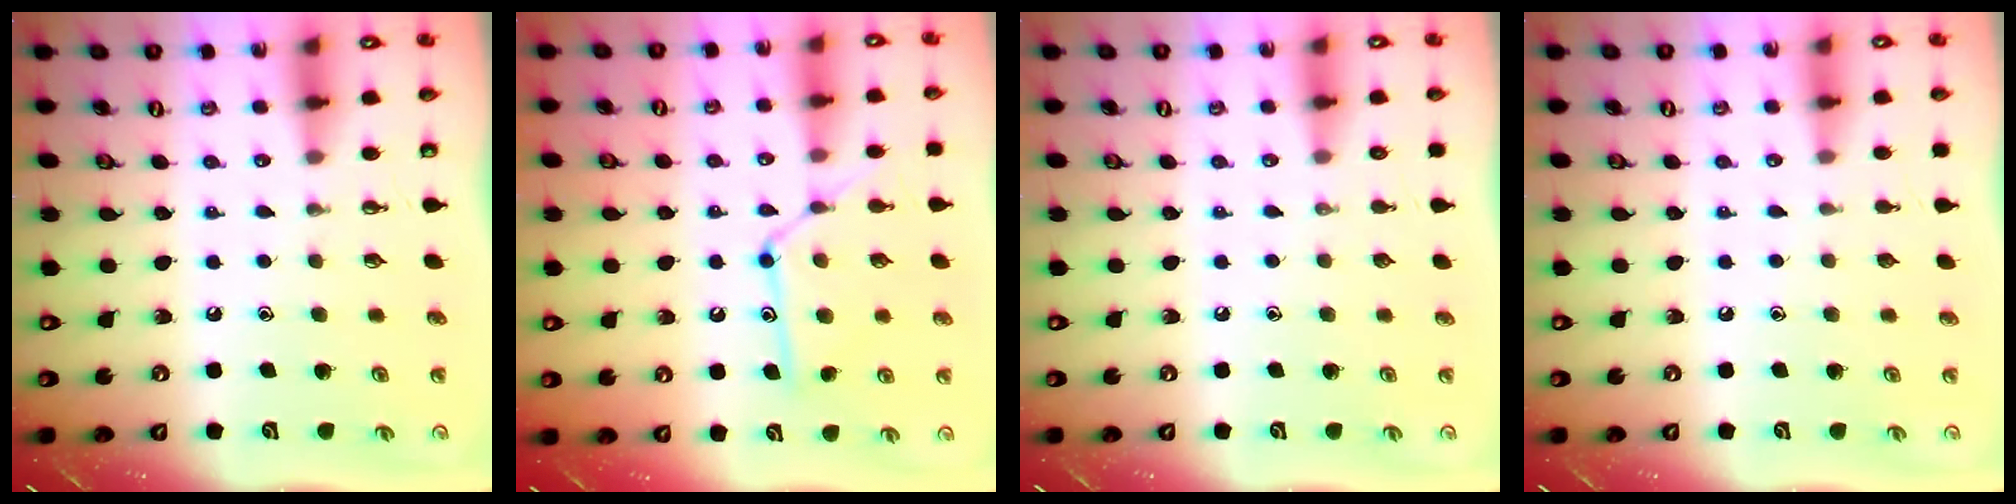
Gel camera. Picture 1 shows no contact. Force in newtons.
{"total": 14.0, "press": 13.9, "slide": 1.2}
{"total": 0.0}
{"total": 0.0}